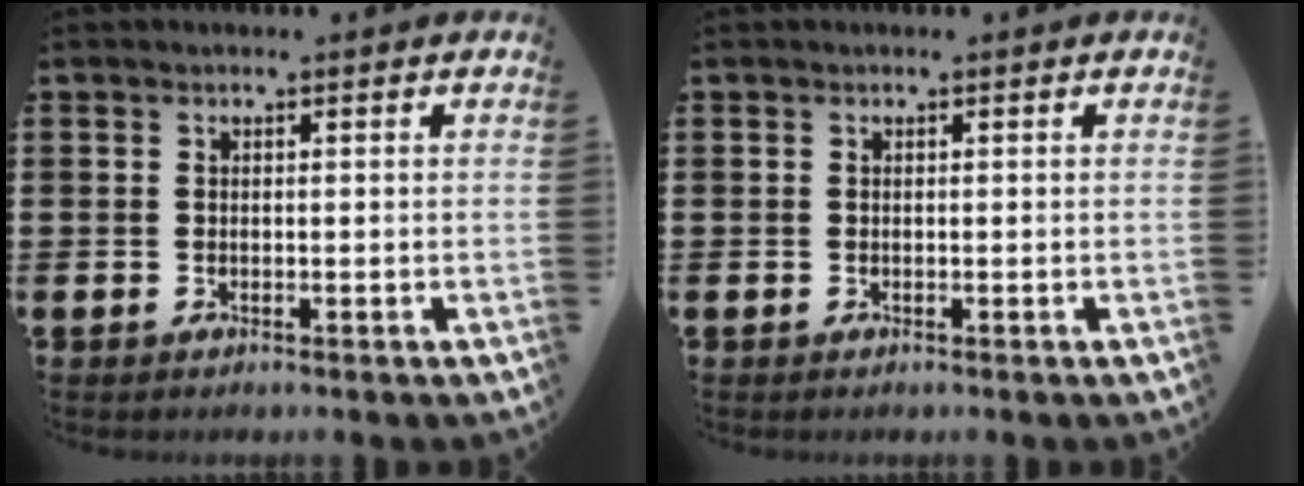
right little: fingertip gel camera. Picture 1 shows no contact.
{"total": 0.0}